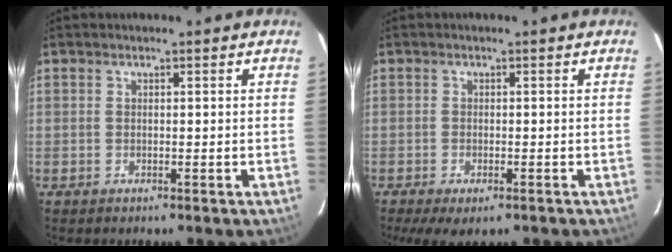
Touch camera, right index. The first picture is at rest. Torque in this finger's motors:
{"motor_torque": [1.12, -1.01, 0.44, 0.11]}